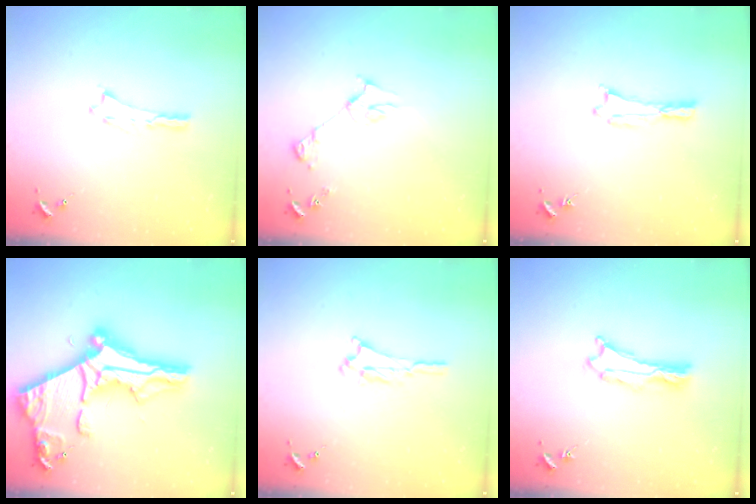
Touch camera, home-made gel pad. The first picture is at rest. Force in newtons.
{"total": 3.8, "press": 3.7, "slide": 0.4}
{"total": 0.7, "press": 0.7, "slide": 0.1}
{"total": 14.3, "press": 14.3, "slide": 1.2}
{"total": 1.7, "press": 1.6, "slide": 0.3}
{"total": 1.2, "press": 1.2, "slide": 0.2}